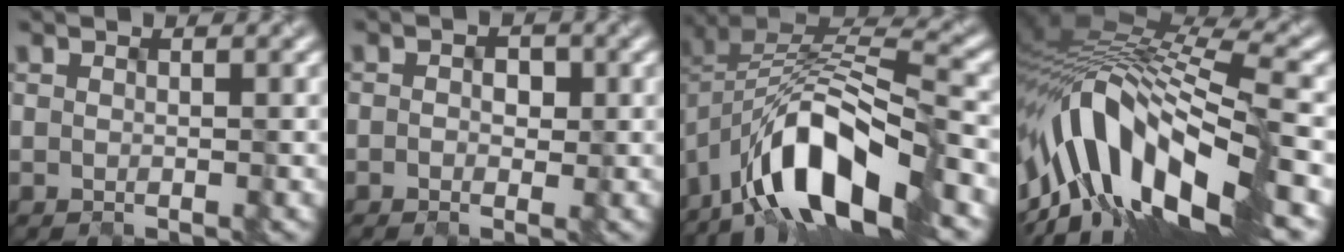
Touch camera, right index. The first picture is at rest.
{"total": 1.3, "force": [-0.1, 0.9, 0.8], "torque": [-0.004, 0.001, -0.003]}
{"total": 12.0, "force": [-6.4, 4.3, 9.2], "torque": [-0.156, 0.009, -0.119]}
{"total": 13.4, "force": [-4.2, 5.4, 11.5], "torque": [-0.208, 0.011, -0.069]}